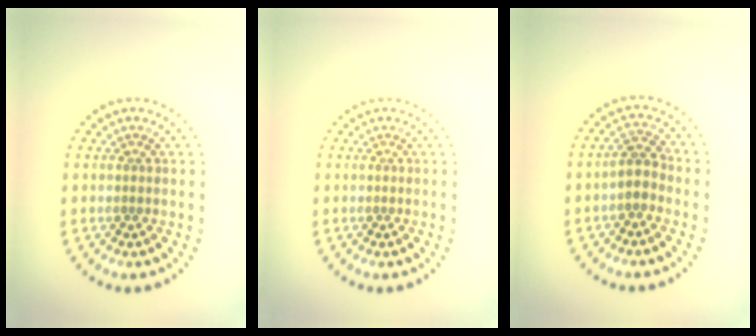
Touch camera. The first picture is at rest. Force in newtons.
{"total": 0.0}
{"total": 2.2, "press": 2.1, "slide": 0.8}